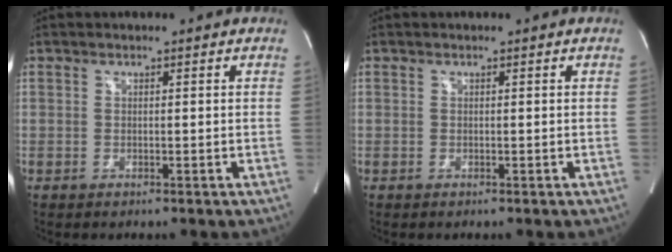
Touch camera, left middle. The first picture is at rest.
{"total": 0.0}